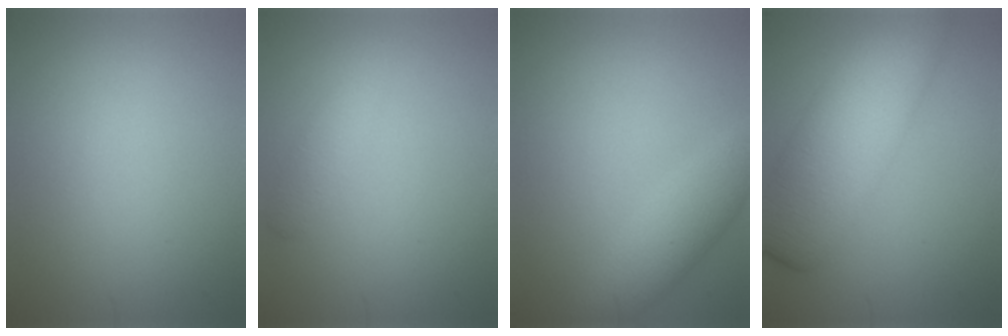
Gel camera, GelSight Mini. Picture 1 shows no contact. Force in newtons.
{"total": 1.9, "press": 1.9, "slide": 0.0}
{"total": 4.0, "press": 4.0, "slide": 0.1}
{"total": 9.2, "press": 9.2, "slide": 0.5}